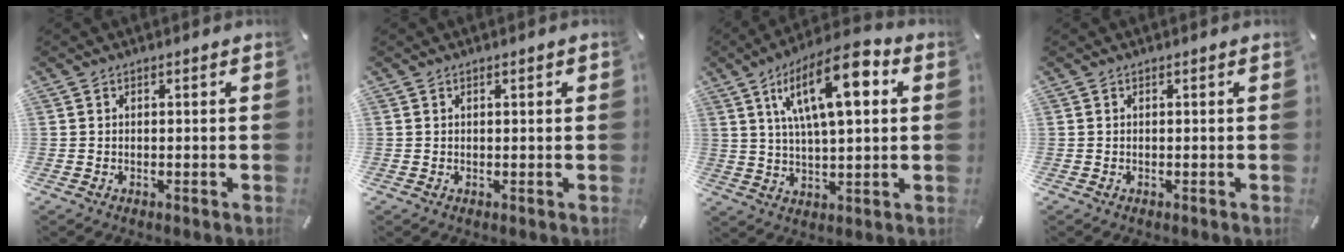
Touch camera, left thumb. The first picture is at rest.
{"total": 0.6, "force": [0.2, 0.1, 0.6], "torque": [-0.010, 0.002, 0.003]}
{"total": 16.7, "force": [6.2, 6.2, 14.3], "torque": [-0.239, -0.010, 0.099]}
{"total": 0.0}